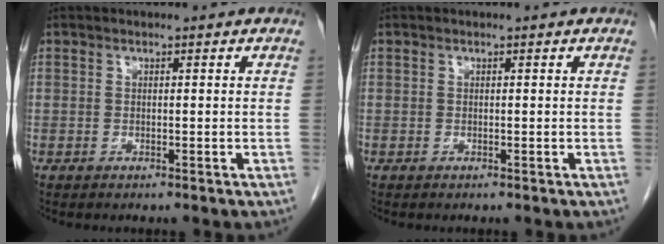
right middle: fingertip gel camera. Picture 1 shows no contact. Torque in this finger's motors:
{"motor_torque": [0.38, 0.05, 0.04, 0.01]}